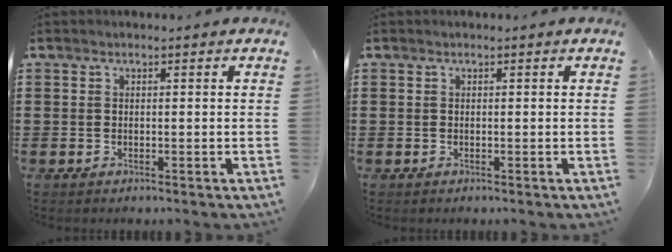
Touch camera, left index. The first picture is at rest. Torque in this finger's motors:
{"motor_torque": [0.00, 0.00, 0.00, 0.00]}